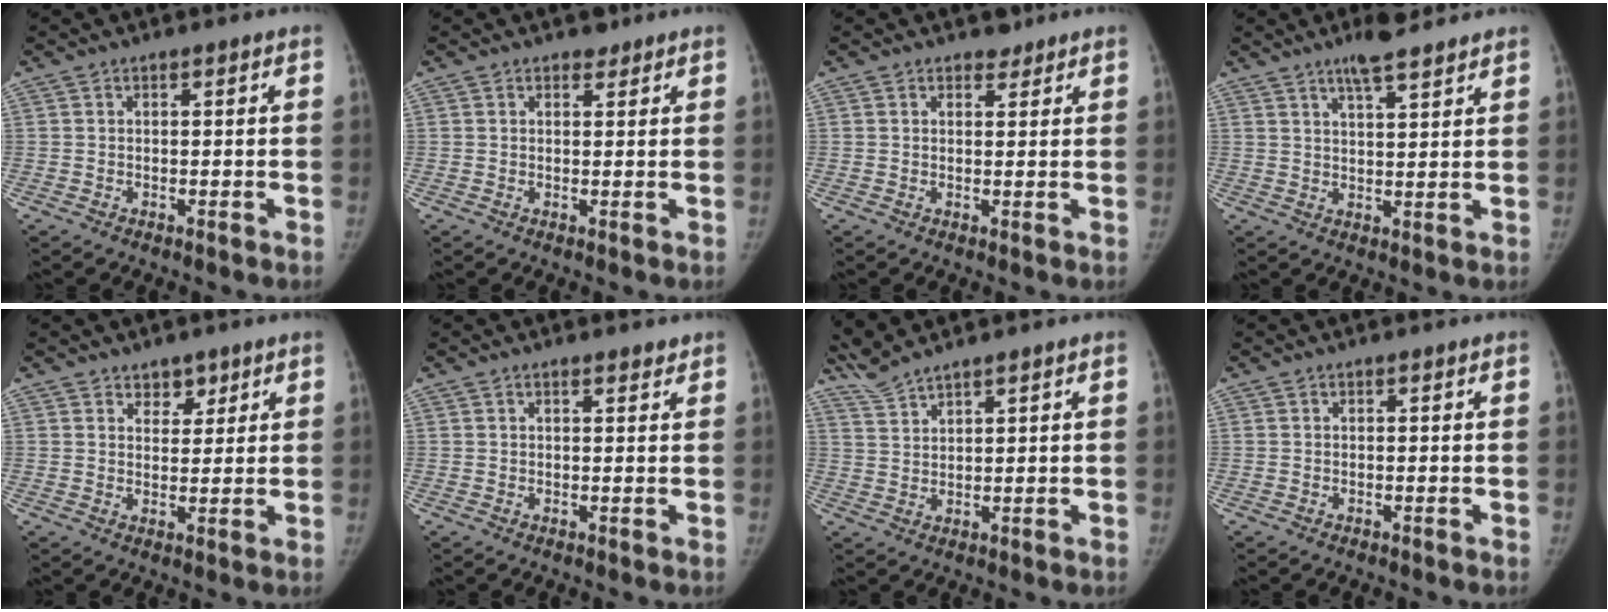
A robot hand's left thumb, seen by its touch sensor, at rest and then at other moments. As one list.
[{"total": 1.4, "force": [1.0, 0.9, 0.2], "torque": [0.009, -0.005, 0.010]}, {"total": 1.6, "force": [1.3, 1.0, 0.1], "torque": [0.013, -0.007, 0.013]}, {"total": 6.4, "force": [4.9, 1.4, 3.9], "torque": [-0.055, -0.022, 0.077]}, {"total": 3.5, "force": [2.4, 2.3, 1.1], "torque": [0.008, -0.016, 0.039]}, {"total": 1.3, "force": [1.1, 0.4, 0.6], "torque": [-0.002, -0.007, 0.016]}, {"total": 4.2, "force": [4.1, -0.5, 1.0], "torque": [-0.029, -0.009, 0.093]}, {"total": 0.0}]